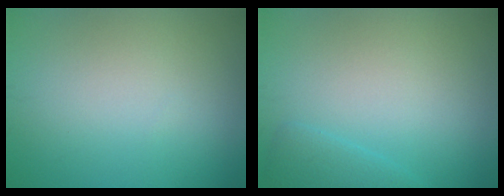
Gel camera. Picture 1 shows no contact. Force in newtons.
{"total": 1.7, "press": 1.7, "slide": 0.2}